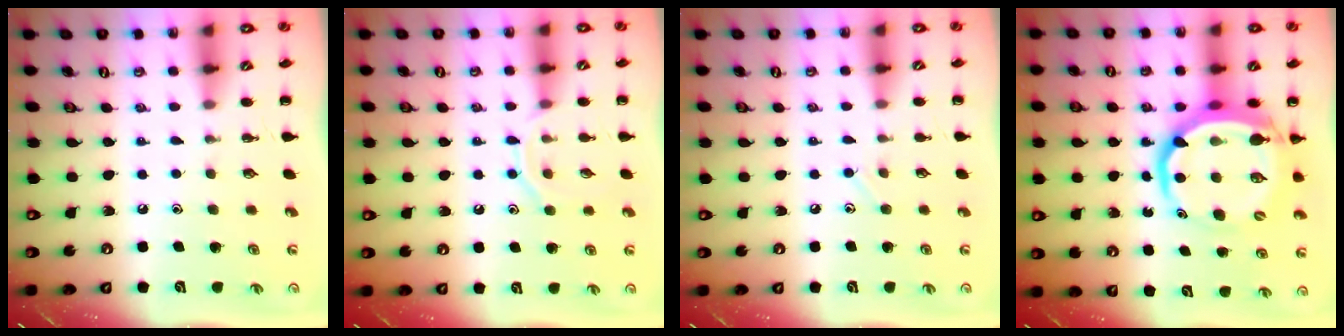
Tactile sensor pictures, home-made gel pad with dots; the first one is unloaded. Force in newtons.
{"total": 7.9, "press": 7.8, "slide": 1.0}
{"total": 4.4, "press": 4.2, "slide": 1.5}
{"total": 13.8, "press": 13.4, "slide": 3.5}